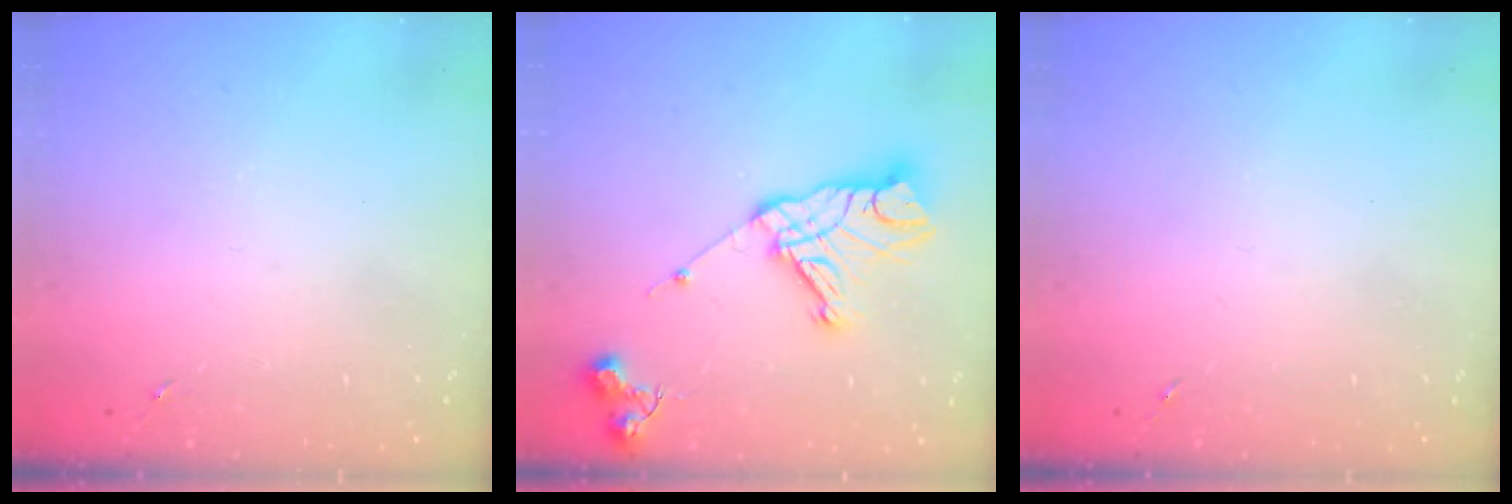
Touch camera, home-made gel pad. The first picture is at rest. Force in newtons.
{"total": 15.6, "press": 15.6, "slide": 1.2}
{"total": 0.0}